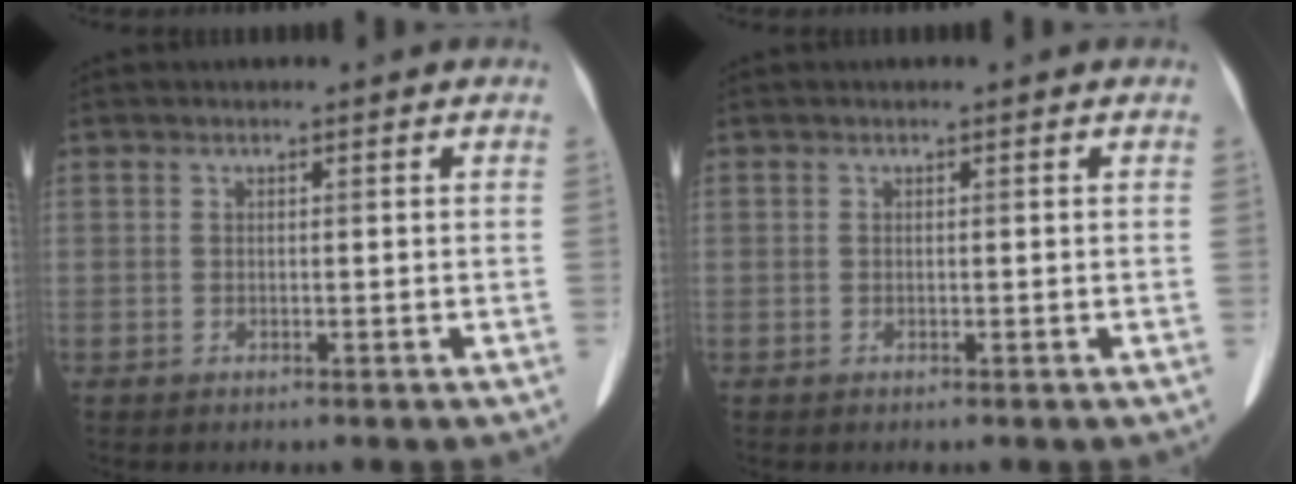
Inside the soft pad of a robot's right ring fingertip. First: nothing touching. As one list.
[{"total": 0.0}]